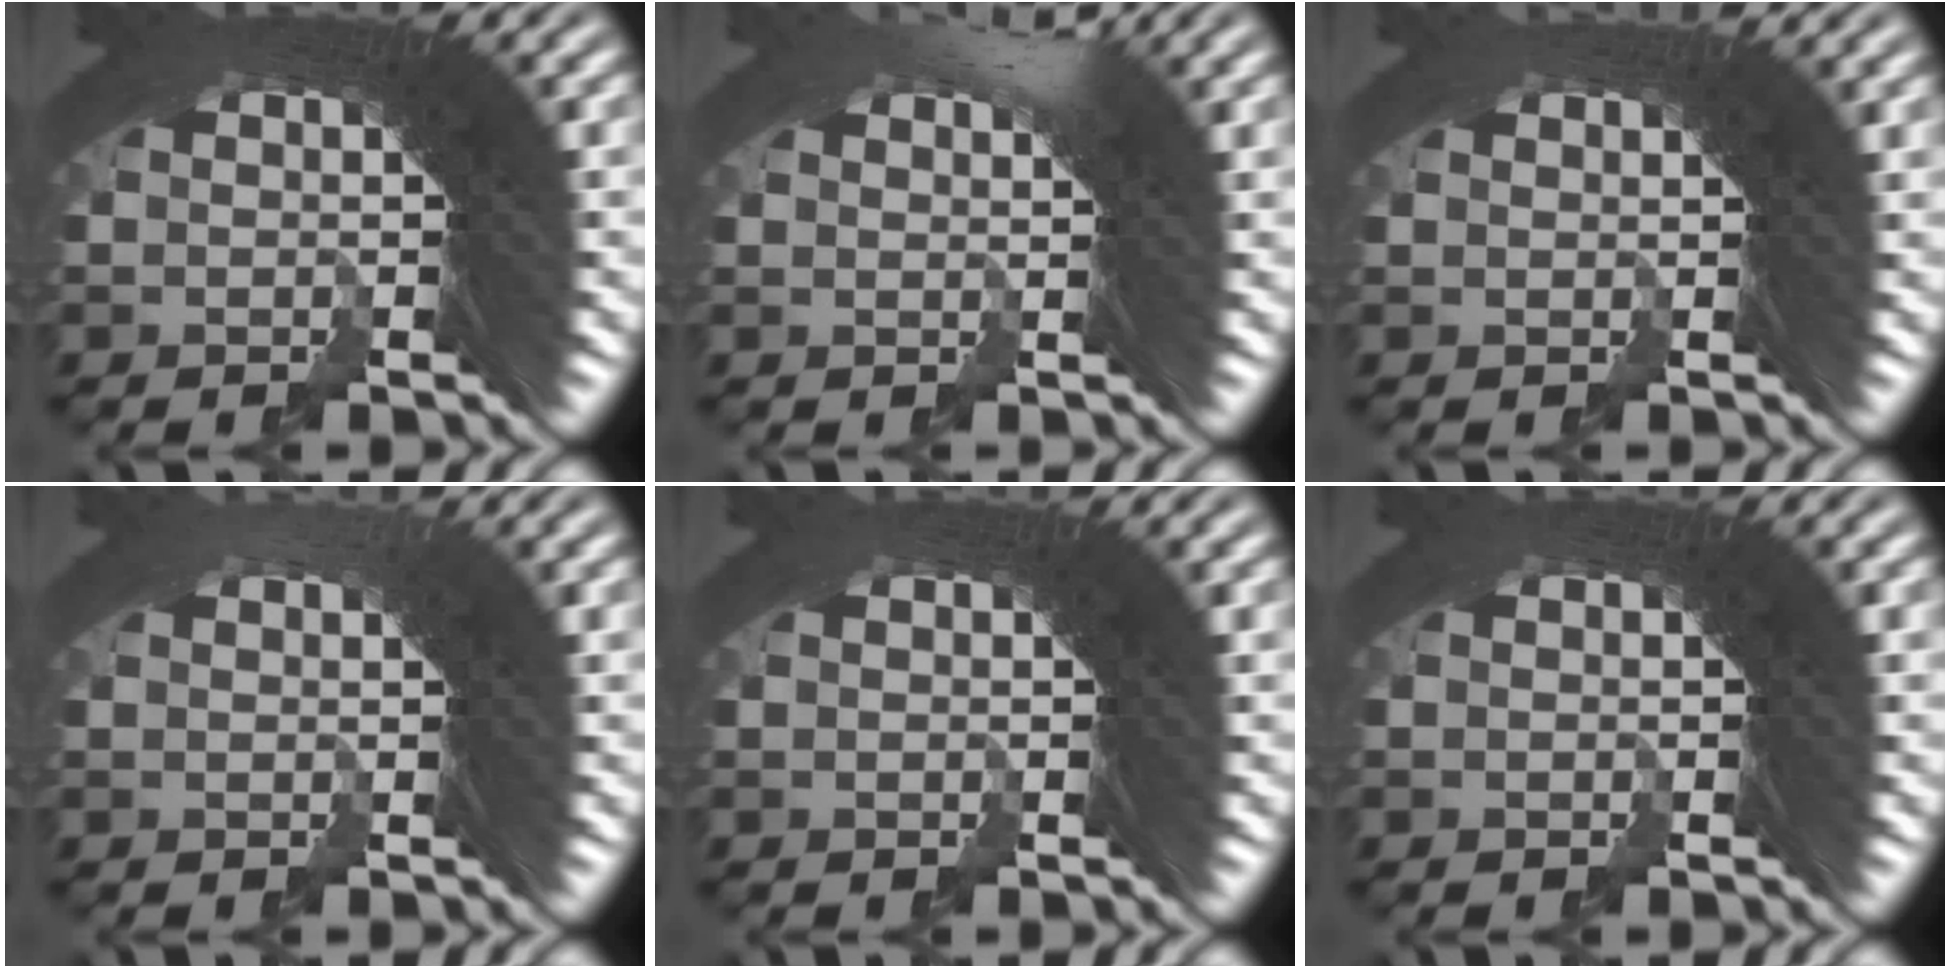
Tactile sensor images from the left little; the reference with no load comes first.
{"total": 2.5, "force": [2.1, -0.8, 1.2], "torque": [-0.006, 0.013, 0.031]}
{"total": 2.5, "force": [2.0, -0.9, 1.2], "torque": [-0.006, 0.010, 0.032]}
{"total": 1.0, "force": [0.6, -0.8, -0.1], "torque": [0.009, 0.009, 0.009]}
{"total": 0.5, "force": [0.4, -0.3, 0.0], "torque": [0.002, 0.003, 0.007]}
{"total": 0.0}